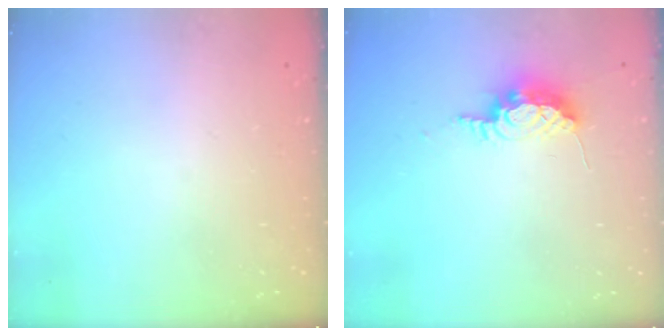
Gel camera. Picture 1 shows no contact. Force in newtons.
{"total": 8.7, "press": 8.7, "slide": 0.9}